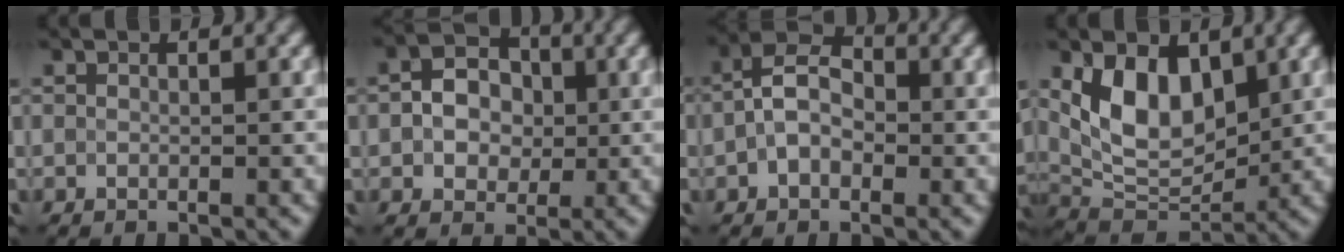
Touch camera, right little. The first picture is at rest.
{"total": 4.2, "force": [-0.1, 3.3, 2.6], "torque": [-0.046, 0.009, -0.008]}
{"total": 4.1, "force": [-0.8, 2.6, 3.1], "torque": [-0.055, 0.016, -0.024]}
{"total": 6.7, "force": [2.2, 4.0, 5.0], "torque": [-0.086, -0.008, 0.042]}